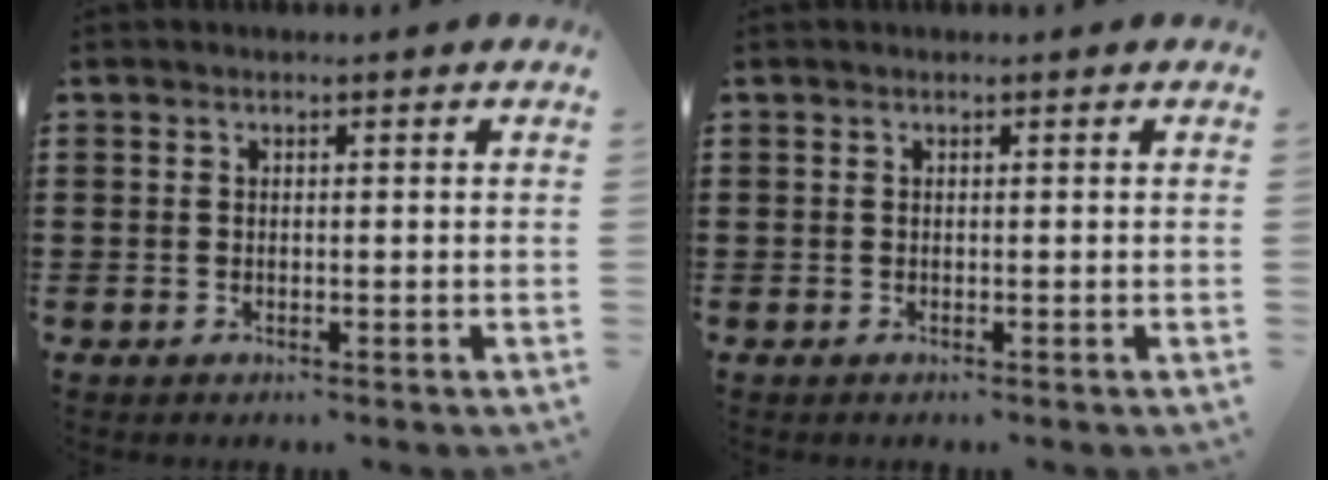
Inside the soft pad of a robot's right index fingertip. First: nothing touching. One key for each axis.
{"total": 0.0}